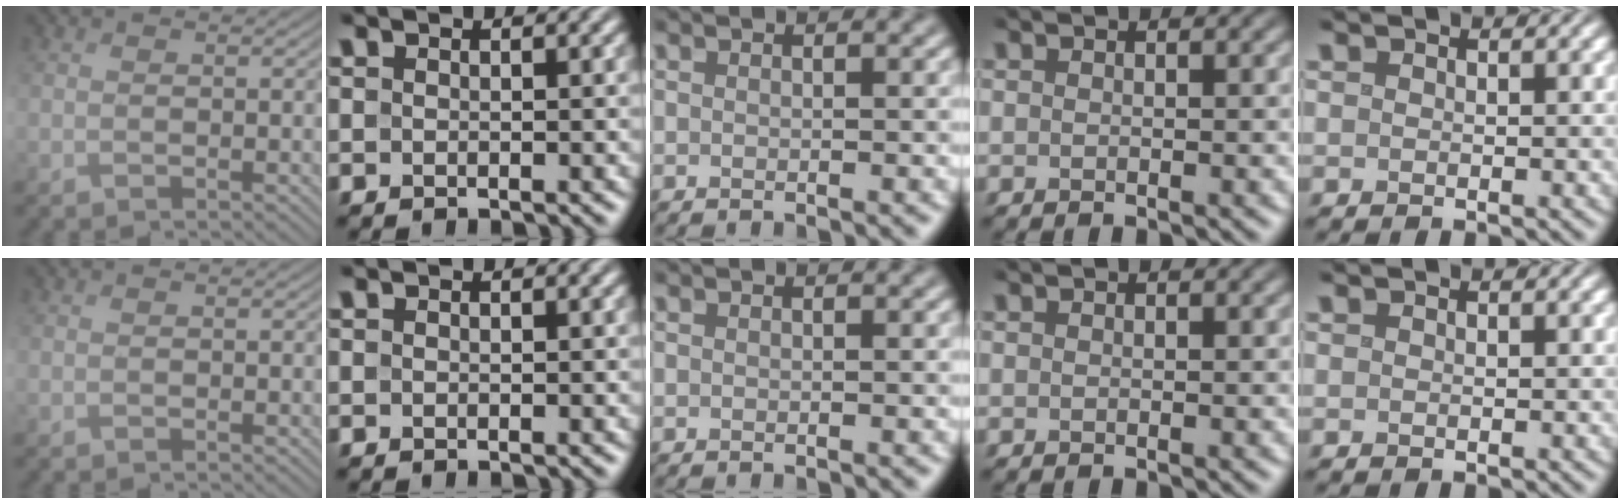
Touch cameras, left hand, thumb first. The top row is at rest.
{}